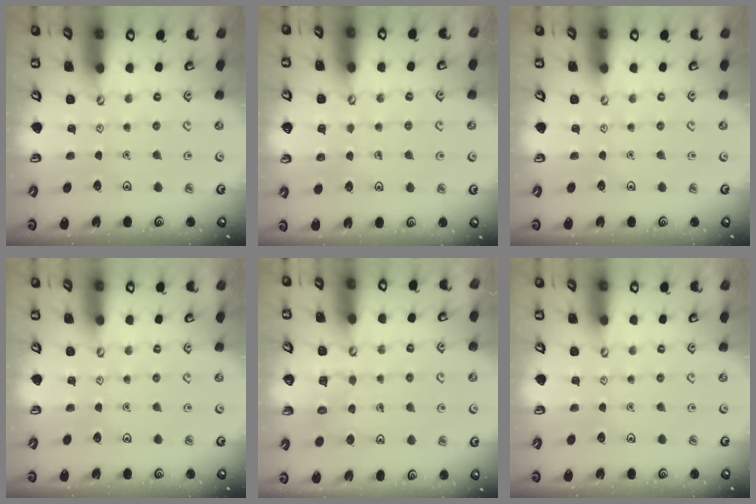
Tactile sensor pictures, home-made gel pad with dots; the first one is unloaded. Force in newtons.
{"total": 5.7, "press": 5.7, "slide": 0.4}
{"total": 0.0}
{"total": 0.0}
{"total": 5.3, "press": 5.2, "slide": 0.4}
{"total": 0.0}